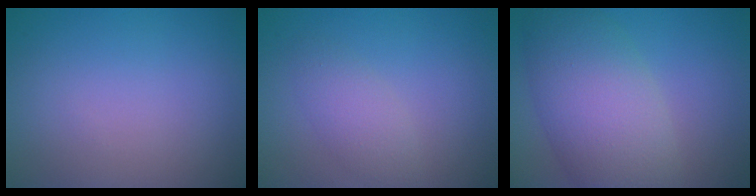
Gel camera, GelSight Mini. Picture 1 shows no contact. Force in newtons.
{"total": 2.4, "press": 2.4, "slide": 0.2}
{"total": 8.9, "press": 8.9, "slide": 0.3}